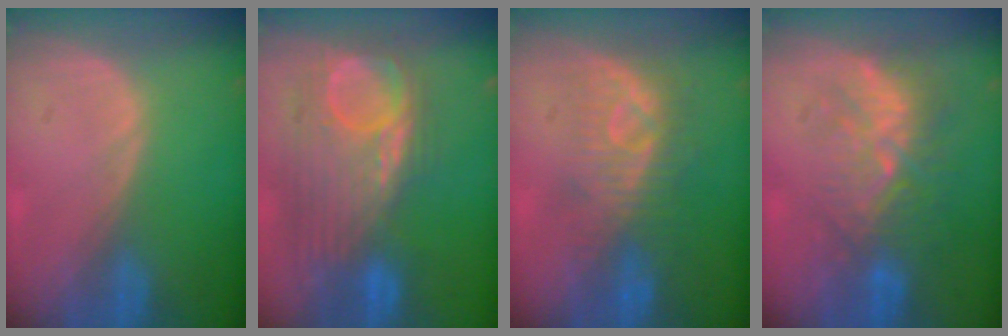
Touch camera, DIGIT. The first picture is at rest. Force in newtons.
{"total": 11.2, "press": 10.4, "slide": 4.1}
{"total": 8.2, "press": 7.8, "slide": 2.5}
{"total": 9.0, "press": 8.5, "slide": 3.1}